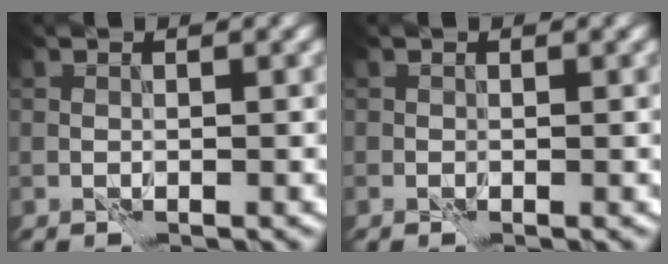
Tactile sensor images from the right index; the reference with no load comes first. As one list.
[{"total": 0.0}]